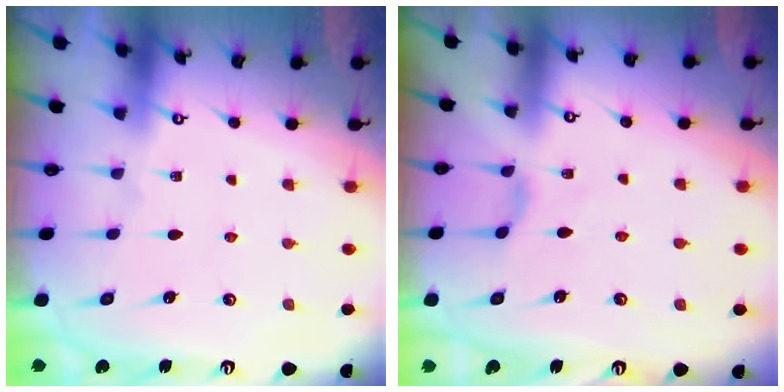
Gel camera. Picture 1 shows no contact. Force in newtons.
{"total": 2.7, "press": 2.6, "slide": 0.6}